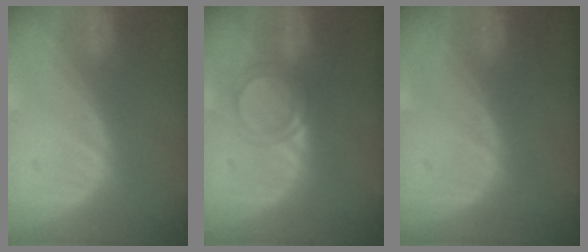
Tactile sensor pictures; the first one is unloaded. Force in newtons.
{"total": 3.4, "press": 3.3, "slide": 0.3}
{"total": 0.0}